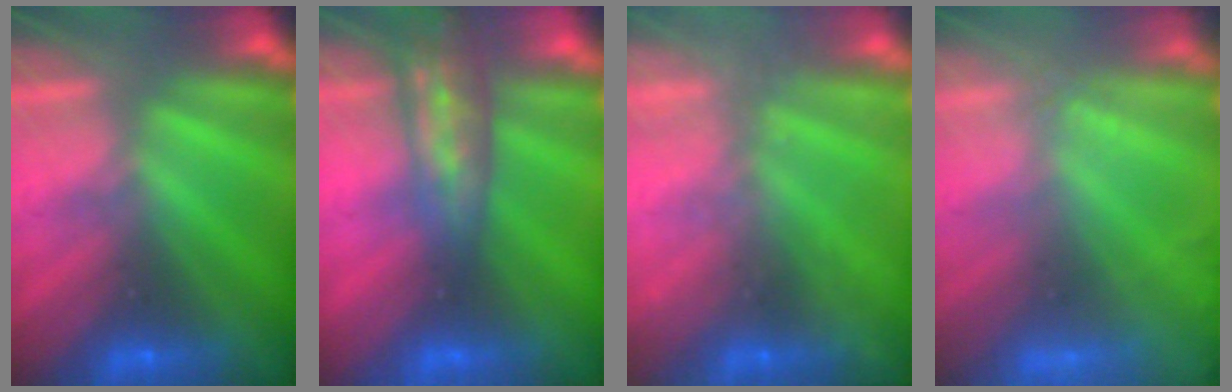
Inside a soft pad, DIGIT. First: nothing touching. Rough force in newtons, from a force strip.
{"total": 2.9}
{"total": 2.2}
{"total": 2.4}